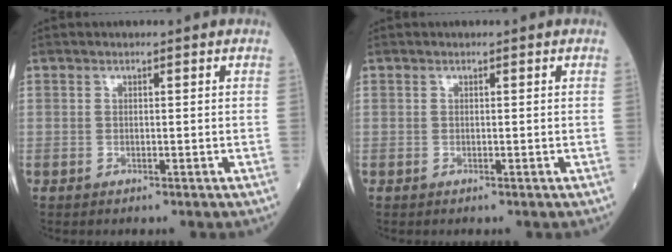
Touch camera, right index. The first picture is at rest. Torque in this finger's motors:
{"motor_torque": [0.00, 0.00, 0.01, 0.00]}